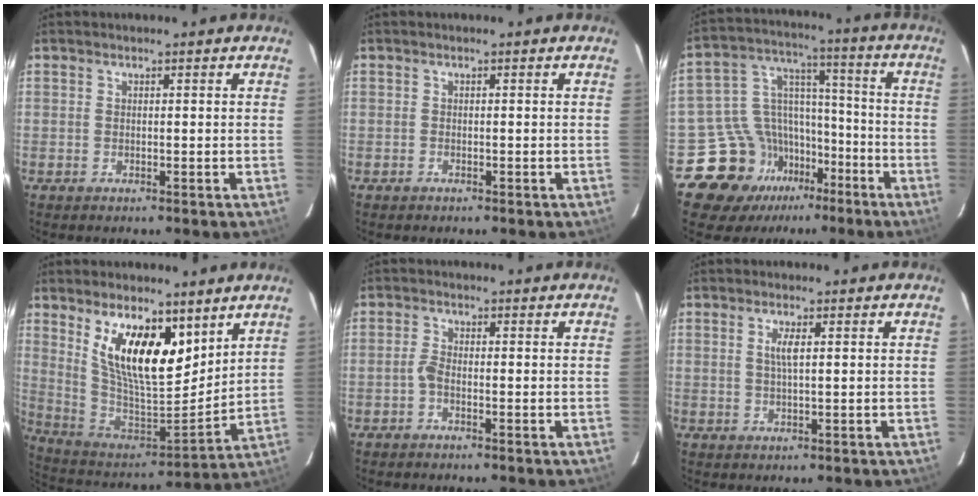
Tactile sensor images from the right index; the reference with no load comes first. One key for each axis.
{"total": 0.6, "fx": -0.4, "fy": 0.4, "fz": 0.0, "tx": -0.001, "ty": 0.002, "tz": -0.005}
{"total": 13.6, "fx": -8.8, "fy": 10.0, "fz": 2.5, "tx": -0.062, "ty": 0.058, "tz": -0.139}
{"total": 17.7, "fx": 9.2, "fy": 7.0, "fz": 13.3, "tx": -0.246, "ty": -0.002, "tz": 0.180}
{"total": 1.6, "fx": -0.9, "fy": 0.6, "fz": 1.2, "tx": -0.031, "ty": 0.005, "tz": -0.023}
{"total": 2.4, "fx": 0.6, "fy": 0.3, "fz": 2.3, "tx": -0.044, "ty": 0.000, "tz": 0.012}